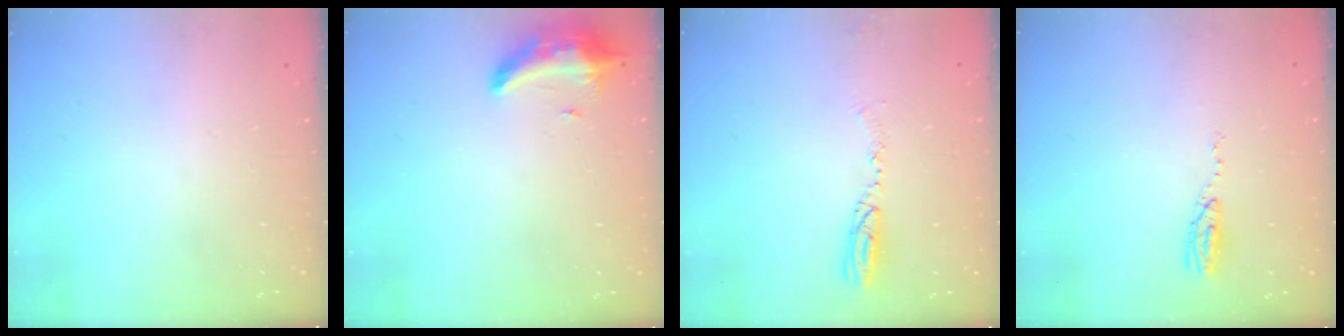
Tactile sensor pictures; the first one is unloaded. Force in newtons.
{"total": 8.2, "press": 8.1, "slide": 1.6}
{"total": 5.0, "press": 4.9, "slide": 0.9}
{"total": 5.0, "press": 4.7, "slide": 1.5}